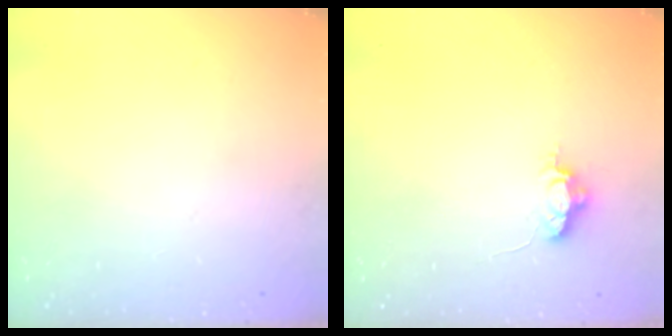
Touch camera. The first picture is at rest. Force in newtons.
{"total": 5.3, "press": 5.3, "slide": 0.4}